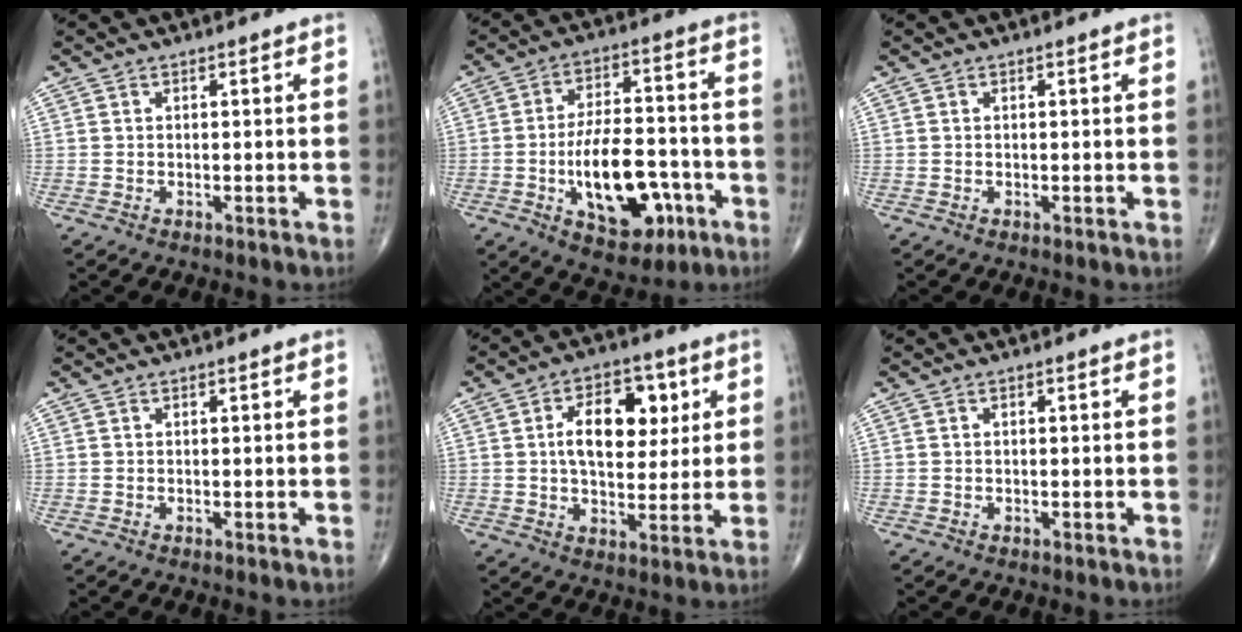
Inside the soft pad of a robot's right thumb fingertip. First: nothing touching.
{"total": 16.5, "force": [-5.2, 8.7, 13.0], "torque": [-0.177, 0.033, -0.073]}
{"total": 0.0}
{"total": 0.0}
{"total": 13.1, "force": [3.1, 7.9, 10.0], "torque": [-0.118, 0.000, 0.048]}
{"total": 0.0}